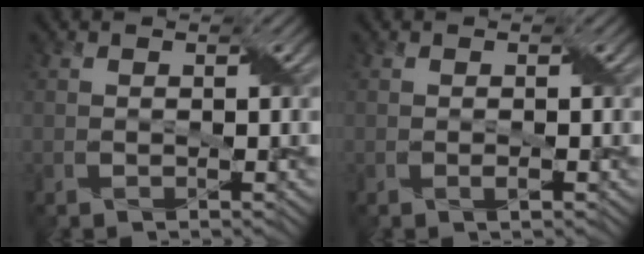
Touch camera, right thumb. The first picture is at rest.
{"total": 0.7, "force": [-0.3, 0.1, 0.6], "torque": [-0.013, 0.000, -0.003]}